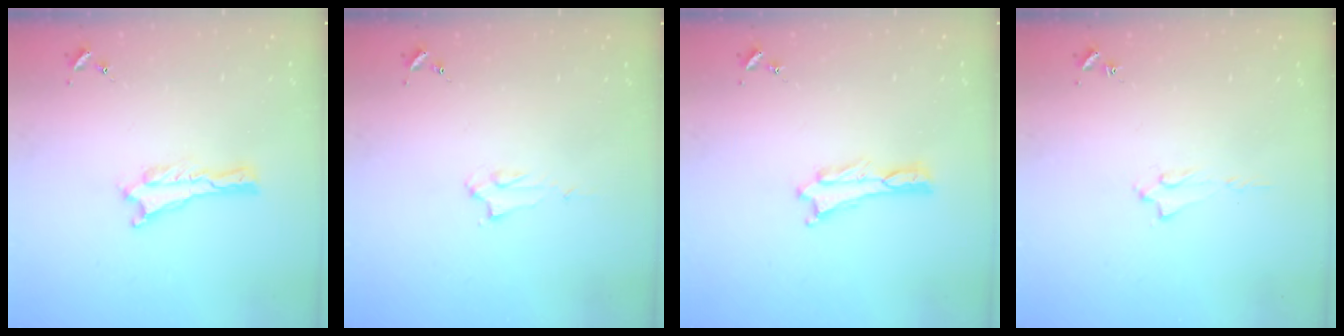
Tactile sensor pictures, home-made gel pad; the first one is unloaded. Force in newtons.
{"total": 2.0, "press": 2.0, "slide": 0.2}
{"total": 0.0}
{"total": 1.7, "press": 1.6, "slide": 0.2}